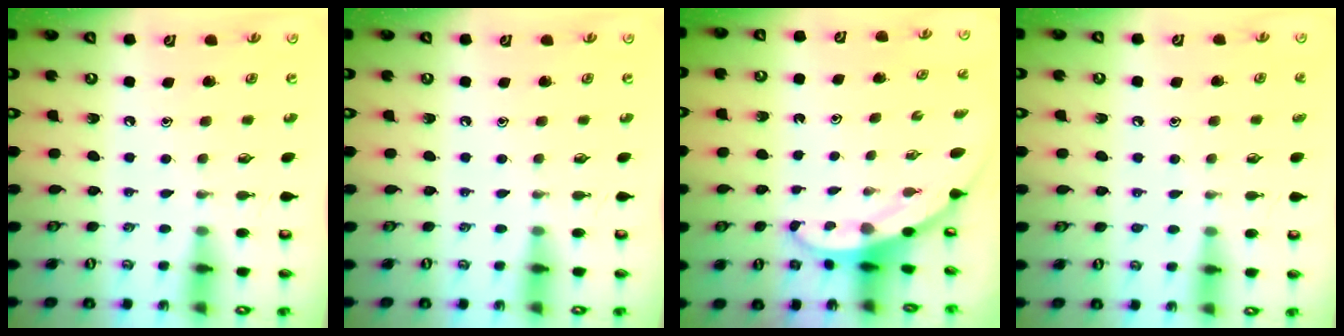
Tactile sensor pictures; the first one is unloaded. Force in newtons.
{"total": 0.0}
{"total": 3.1, "press": 3.1, "slide": 0.1}
{"total": 5.0, "press": 5.0, "slide": 0.6}